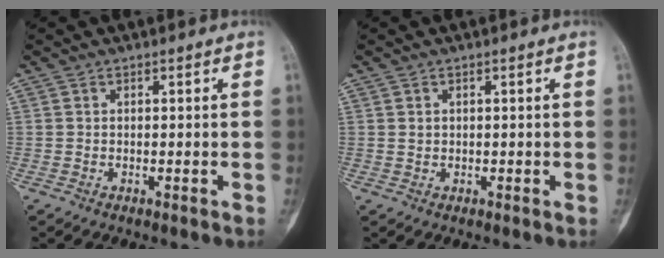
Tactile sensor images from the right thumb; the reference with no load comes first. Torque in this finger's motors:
{"motor_torque": [0.02, 0.23, 0.12, 0.11, 0.02]}